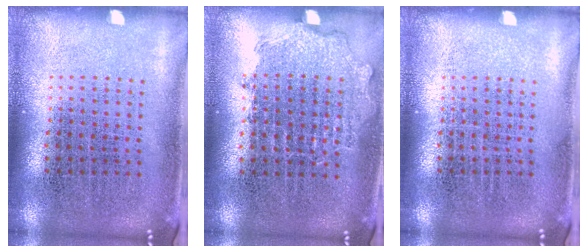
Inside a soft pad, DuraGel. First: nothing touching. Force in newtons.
{"total": 0.9, "press": 0.9, "slide": 0.3}
{"total": 0.0}